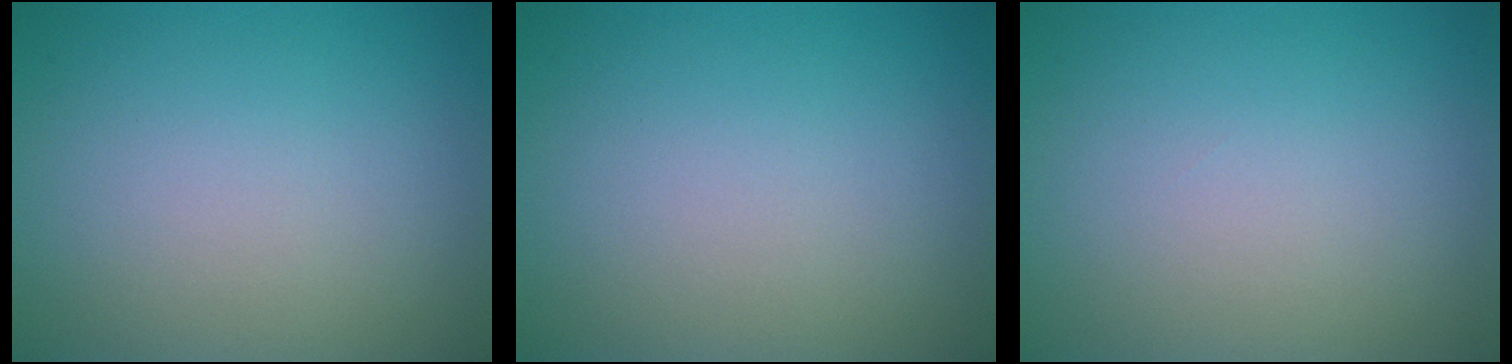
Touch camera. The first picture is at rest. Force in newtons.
{"total": 0.0}
{"total": 0.0}